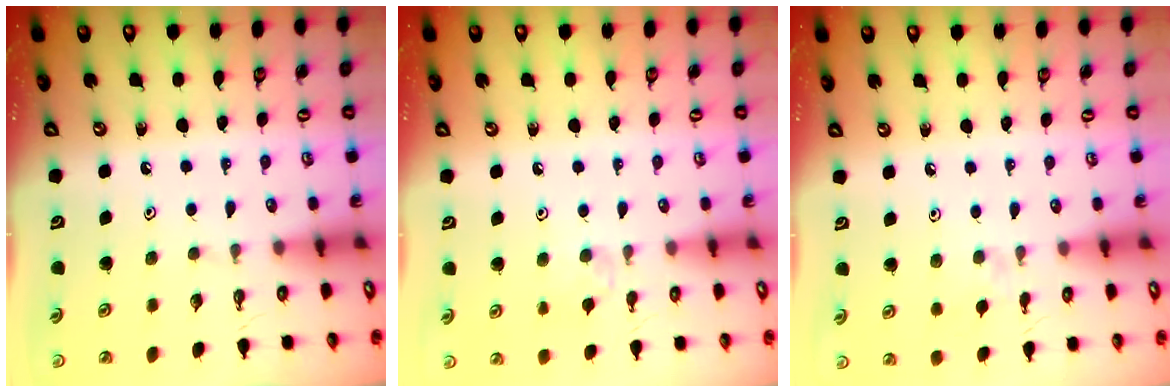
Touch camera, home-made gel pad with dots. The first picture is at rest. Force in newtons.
{"total": 5.1, "press": 5.0, "slide": 0.7}
{"total": 1.2, "press": 1.1, "slide": 0.4}